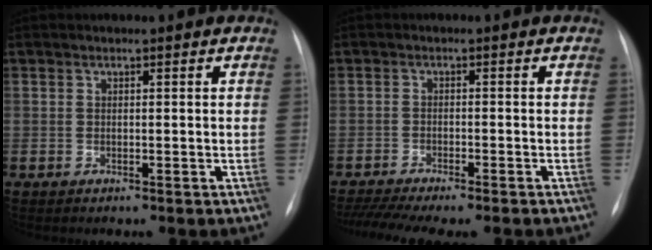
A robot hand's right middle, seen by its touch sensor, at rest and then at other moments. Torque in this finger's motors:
{"motor_torque": [0.72, -0.74, 0.15, 0.08]}